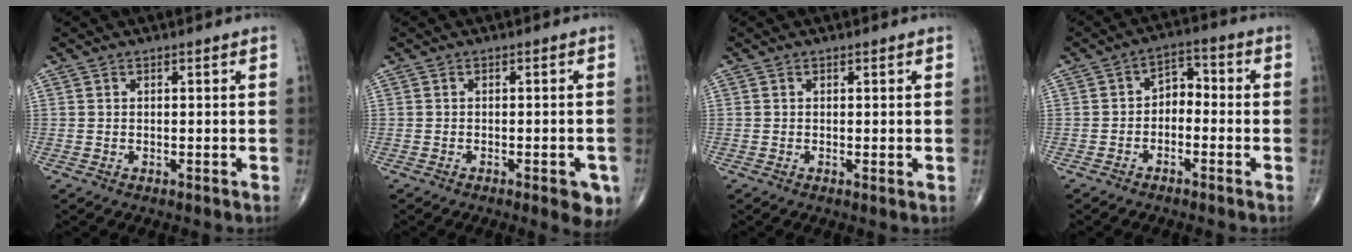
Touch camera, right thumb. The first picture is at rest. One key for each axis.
{"total": 4.9, "fx": -2.4, "fy": 1.7, "fz": 4.0, "tx": -0.034, "ty": 0.003, "tz": -0.027}
{"total": 0.6, "fx": 0.1, "fy": 0.2, "fz": 0.6, "tx": -0.014, "ty": -0.004, "tz": -0.001}
{"total": 4.7, "fx": -1.5, "fy": 3.3, "fz": 3.1, "tx": -0.032, "ty": 0.034, "tz": -0.038}